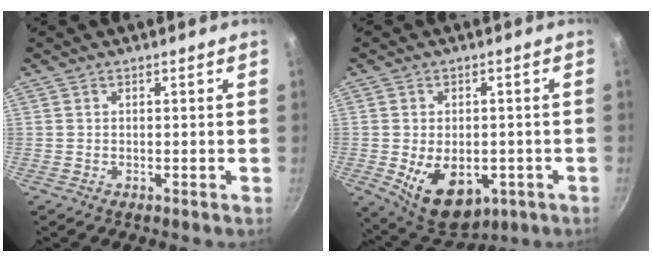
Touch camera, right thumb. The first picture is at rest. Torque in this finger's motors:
{"motor_torque": [-0.03, 0.76, 0.48, 0.59, 0.11]}